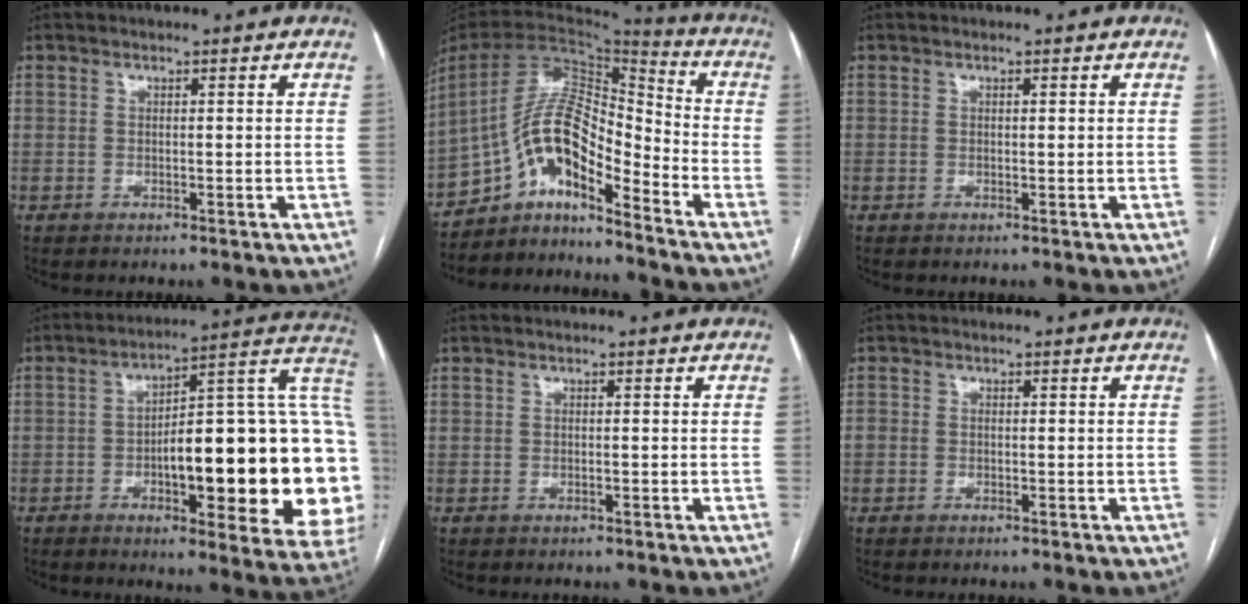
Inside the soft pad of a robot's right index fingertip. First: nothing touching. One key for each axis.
{"total": 12.4, "fx": -8.9, "fy": 3.2, "fz": 8.0, "tx": -0.143, "ty": 0.038, "tz": -0.161}
{"total": 0.0}
{"total": 29.5, "fx": -3.0, "fy": 6.1, "fz": 28.7, "tx": -0.302, "ty": 0.030, "tz": -0.036}
{"total": 0.0}
{"total": 1.4, "fx": -0.3, "fy": 1.3, "fz": 0.6, "tx": -0.011, "ty": 0.010, "tz": -0.004}